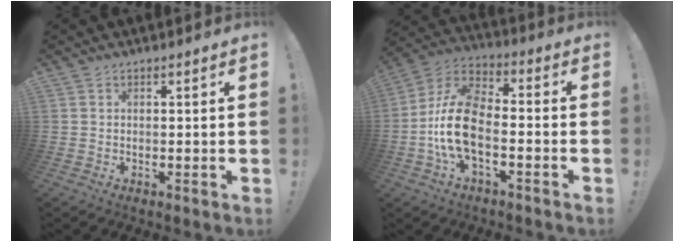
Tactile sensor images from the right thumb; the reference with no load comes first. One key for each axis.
{"total": 15.3, "fx": -4.5, "fy": 8.1, "fz": 12.1, "tx": -0.232, "ty": 0.029, "tz": -0.073}